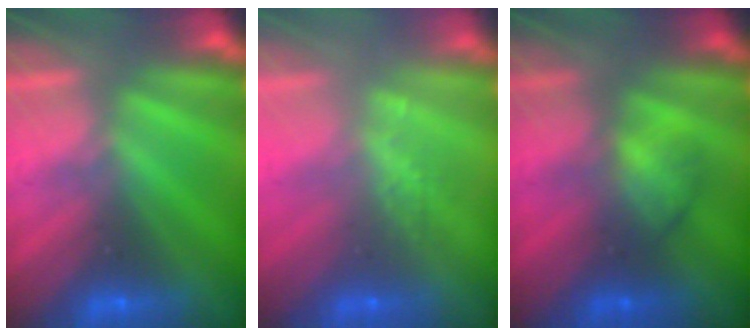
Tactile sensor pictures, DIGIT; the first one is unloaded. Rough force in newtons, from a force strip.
{"total": 2.4}
{"total": 2.0}